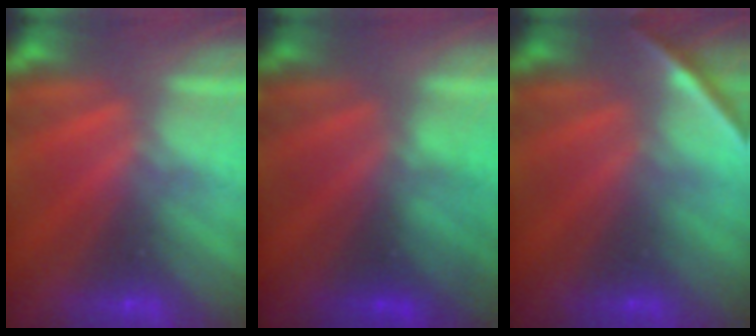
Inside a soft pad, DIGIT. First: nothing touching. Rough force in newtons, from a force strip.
{"total": 3.1}
{"total": 1.9}